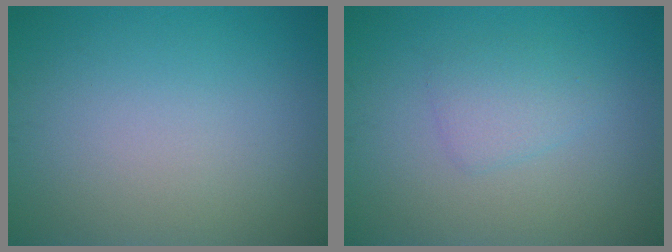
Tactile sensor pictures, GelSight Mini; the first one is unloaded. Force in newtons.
{"total": 1.9, "press": 1.9, "slide": 0.0}